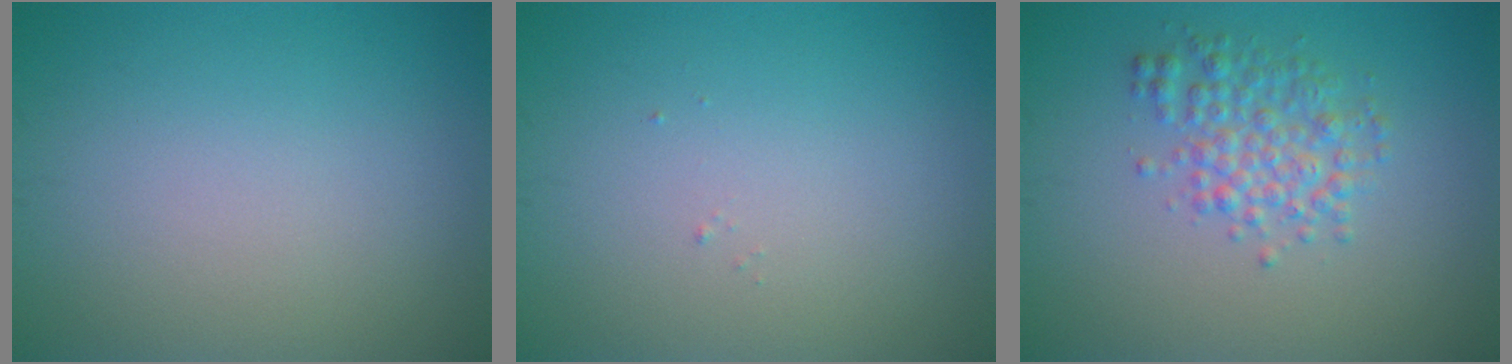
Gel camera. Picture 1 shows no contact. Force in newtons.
{"total": 0.0}
{"total": 3.3, "press": 3.3, "slide": 0.1}